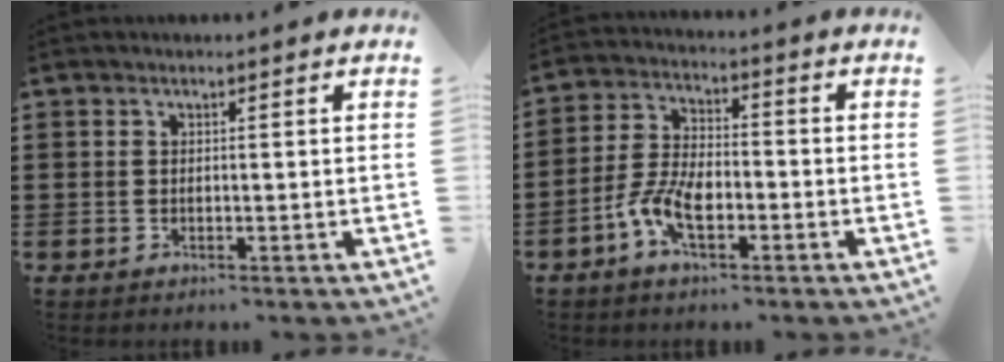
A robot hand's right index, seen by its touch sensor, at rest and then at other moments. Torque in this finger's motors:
{"motor_torque": [2.14, 0.00, 0.55, 0.12]}